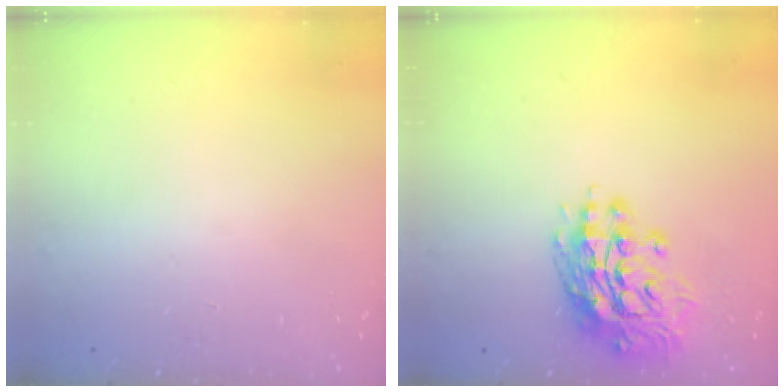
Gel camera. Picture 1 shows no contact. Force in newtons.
{"total": 13.6, "press": 13.6, "slide": 1.5}